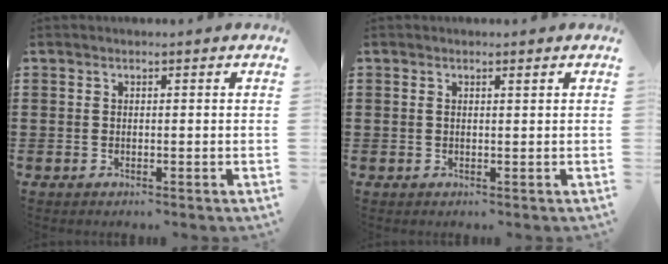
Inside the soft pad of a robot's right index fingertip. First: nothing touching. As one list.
[{"total": 0.7, "force": [0.3, 0.2, 0.6], "torque": [-0.014, 0.000, 0.006]}]